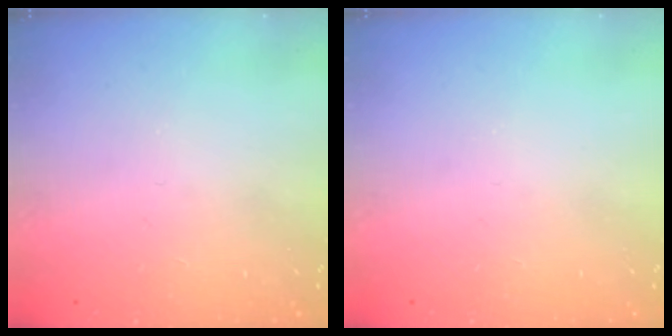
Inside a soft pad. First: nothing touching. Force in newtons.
{"total": 0.0}